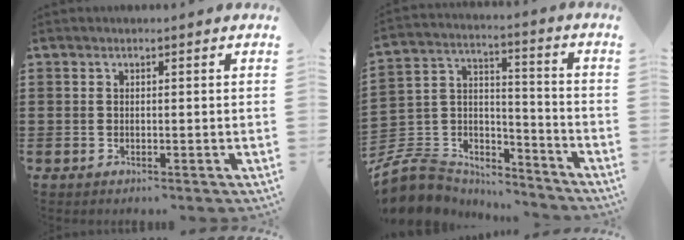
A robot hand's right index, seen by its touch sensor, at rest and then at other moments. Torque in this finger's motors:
{"motor_torque": [0.28, -0.07, -0.03, -0.21]}